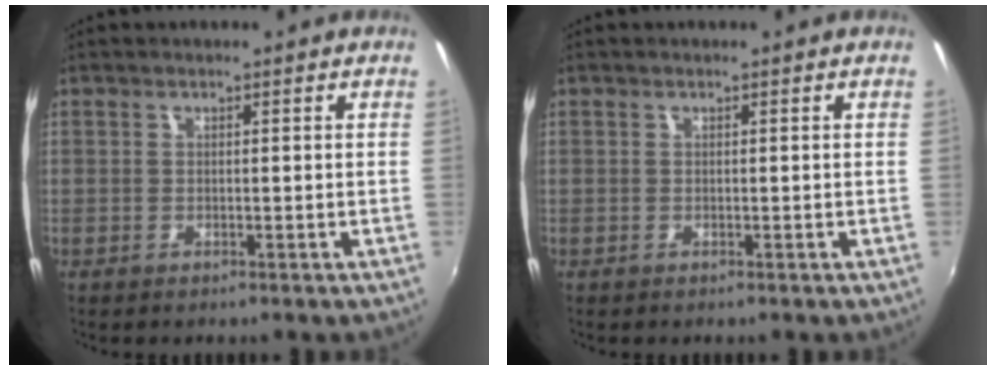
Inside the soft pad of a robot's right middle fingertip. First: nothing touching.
{"total": 0.0}